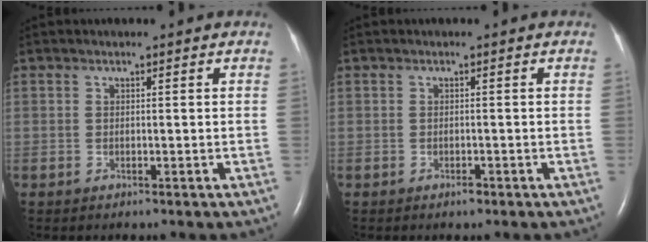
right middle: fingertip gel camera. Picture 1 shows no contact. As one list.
[{"total": 0.7, "force": [-0.5, 0.3, 0.4], "torque": [-0.009, 0.000, -0.006]}]